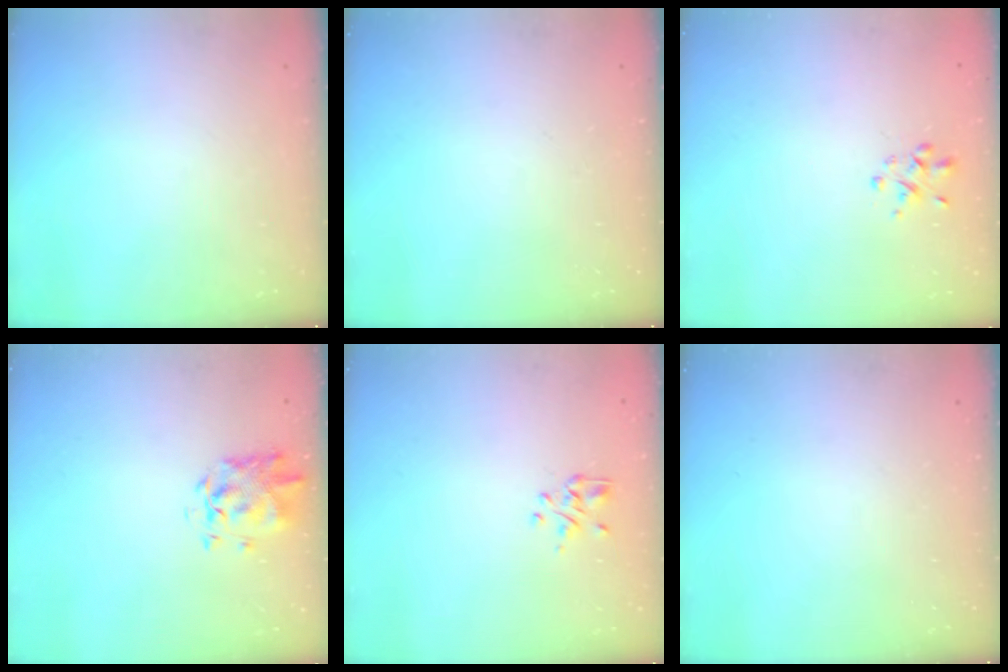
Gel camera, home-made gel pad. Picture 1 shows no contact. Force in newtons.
{"total": 0.0}
{"total": 1.8, "press": 1.8, "slide": 0.5}
{"total": 2.1, "press": 2.1, "slide": 0.6}
{"total": 1.7, "press": 1.6, "slide": 0.6}
{"total": 0.0}